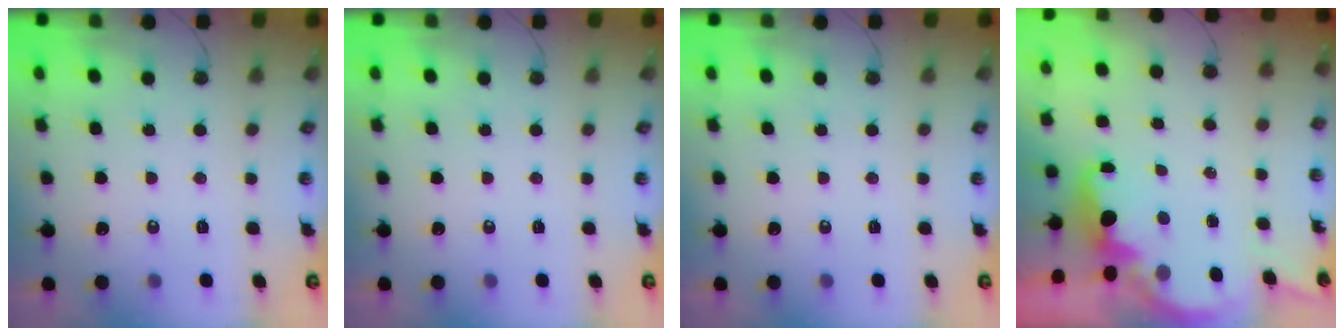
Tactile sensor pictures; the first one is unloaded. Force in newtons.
{"total": 0.0}
{"total": 0.0}
{"total": 2.4, "press": 2.3, "slide": 0.7}